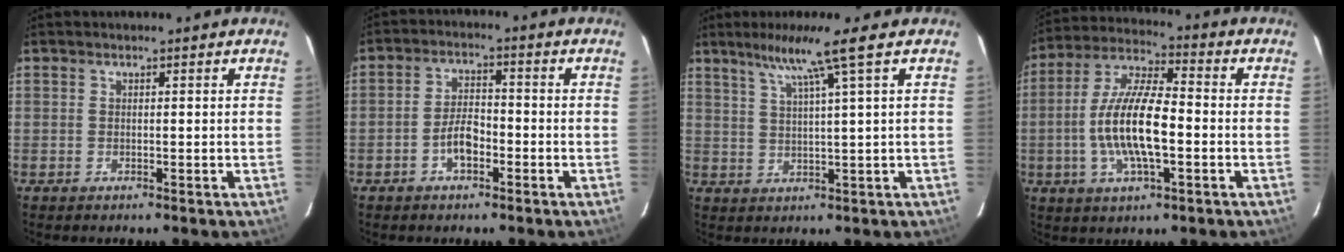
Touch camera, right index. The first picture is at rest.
{"total": 4.7, "force": [-2.2, 2.2, 3.5], "torque": [-0.073, 0.011, -0.039]}
{"total": 7.1, "force": [4.4, -1.9, 5.2], "torque": [-0.092, -0.002, 0.083]}
{"total": 14.0, "force": [-2.5, 4.2, 13.1], "torque": [-0.265, 0.003, -0.050]}